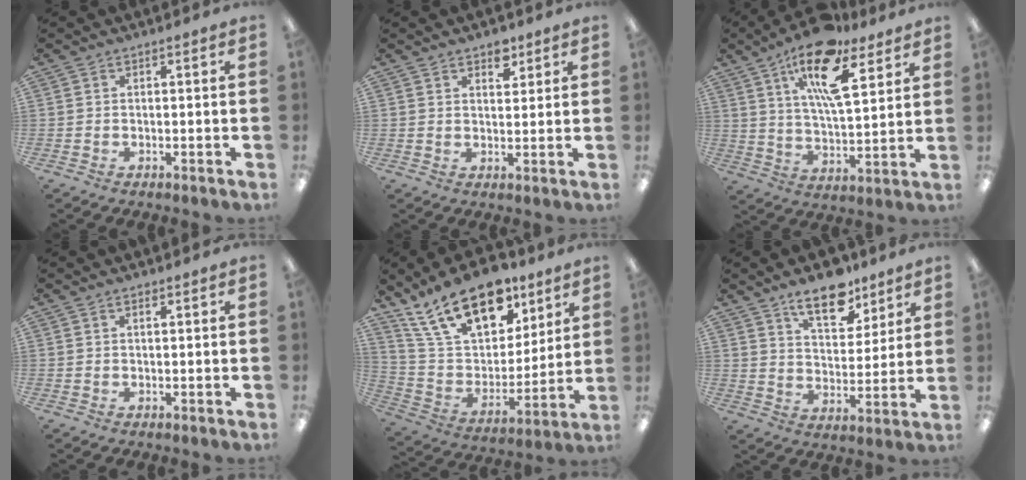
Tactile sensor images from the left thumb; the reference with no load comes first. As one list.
[{"total": 4.4, "force": [3.2, 2.4, 1.8], "torque": [0.000, -0.020, 0.051]}, {"total": 17.7, "force": [10.8, 6.6, 12.3], "torque": [-0.208, -0.046, 0.181]}, {"total": 0.8, "force": [0.6, 0.3, 0.4], "torque": [-0.003, -0.002, 0.010]}, {"total": 22.7, "force": [14.7, 11.7, 12.8], "torque": [-0.232, -0.072, 0.263]}, {"total": 13.2, "force": [9.8, 6.0, 6.4], "torque": [-0.088, -0.055, 0.174]}]